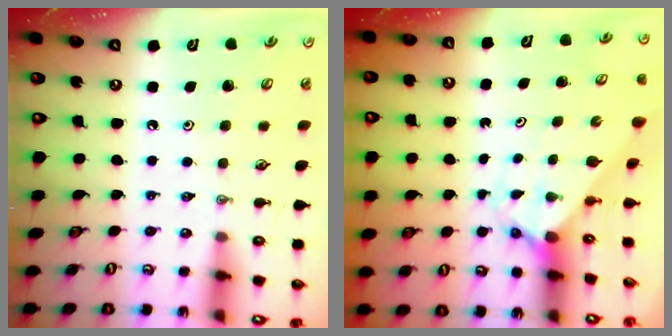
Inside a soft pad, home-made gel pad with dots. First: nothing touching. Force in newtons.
{"total": 2.0, "press": 2.0, "slide": 0.2}